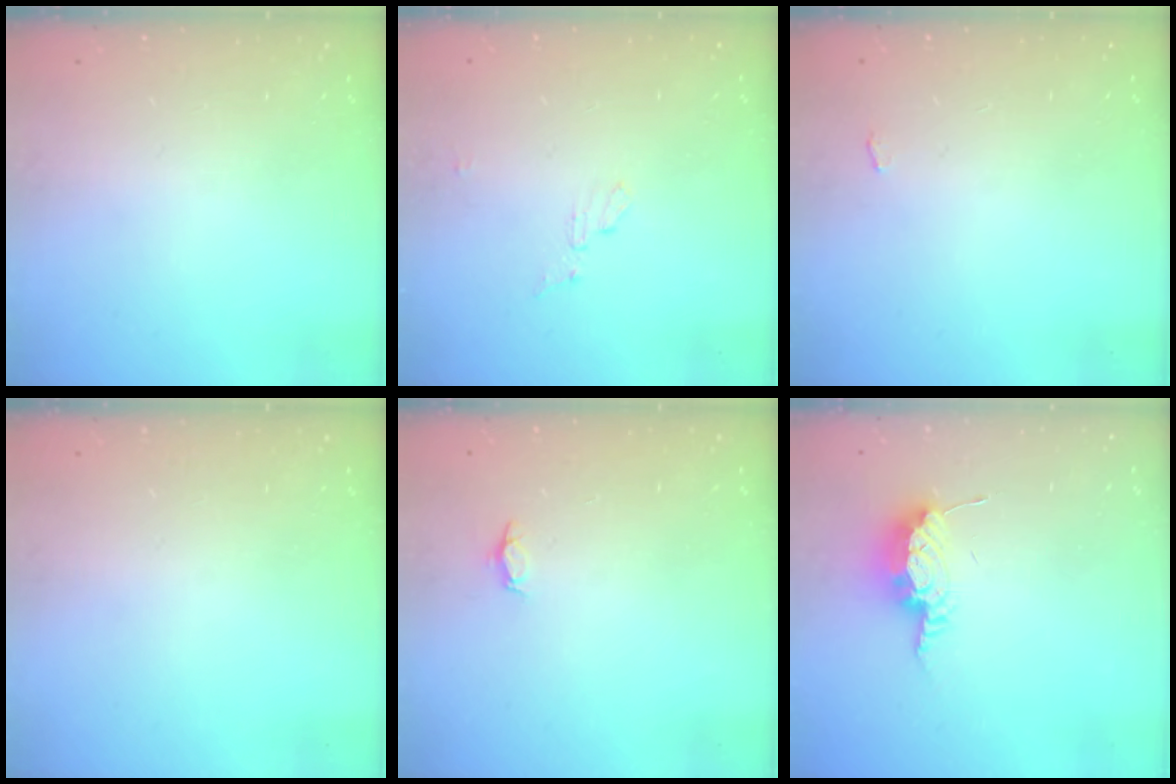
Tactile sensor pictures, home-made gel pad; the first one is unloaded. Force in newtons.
{"total": 4.4, "press": 4.4, "slide": 0.4}
{"total": 2.8, "press": 2.8, "slide": 0.3}
{"total": 0.0}
{"total": 2.8, "press": 2.8, "slide": 0.3}
{"total": 8.5, "press": 8.4, "slide": 0.9}